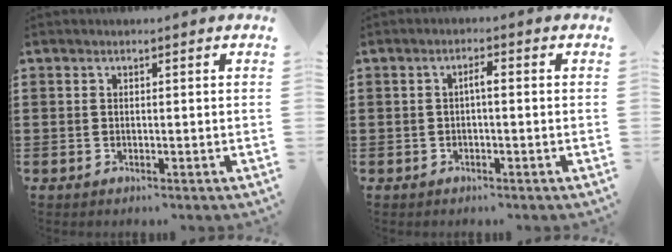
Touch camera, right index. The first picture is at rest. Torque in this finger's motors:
{"motor_torque": [0.48, -0.39, 0.05, 0.07]}